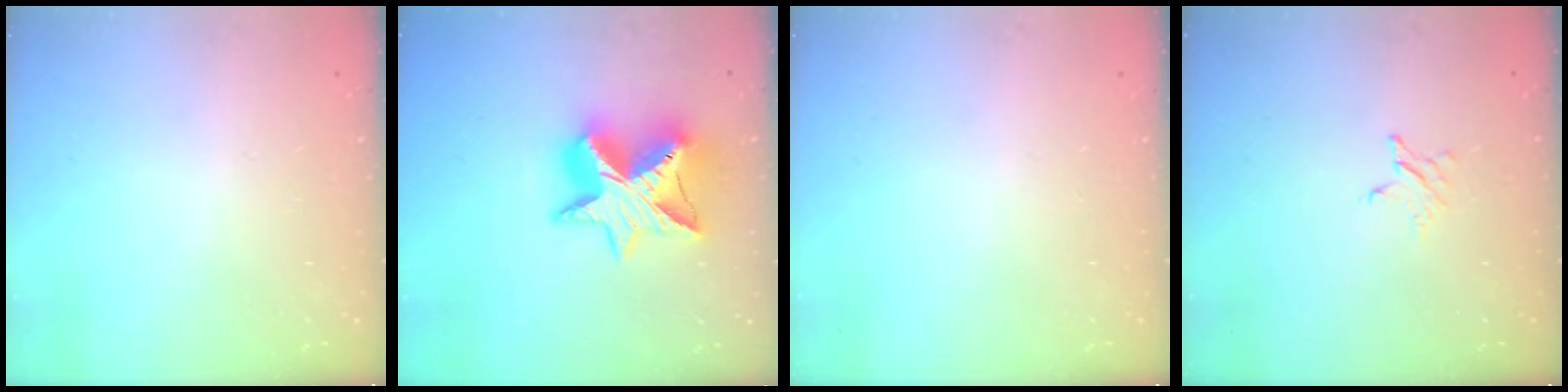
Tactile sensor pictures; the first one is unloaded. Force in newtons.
{"total": 19.1, "press": 19.0, "slide": 1.5}
{"total": 0.0}
{"total": 2.5, "press": 2.5, "slide": 0.3}